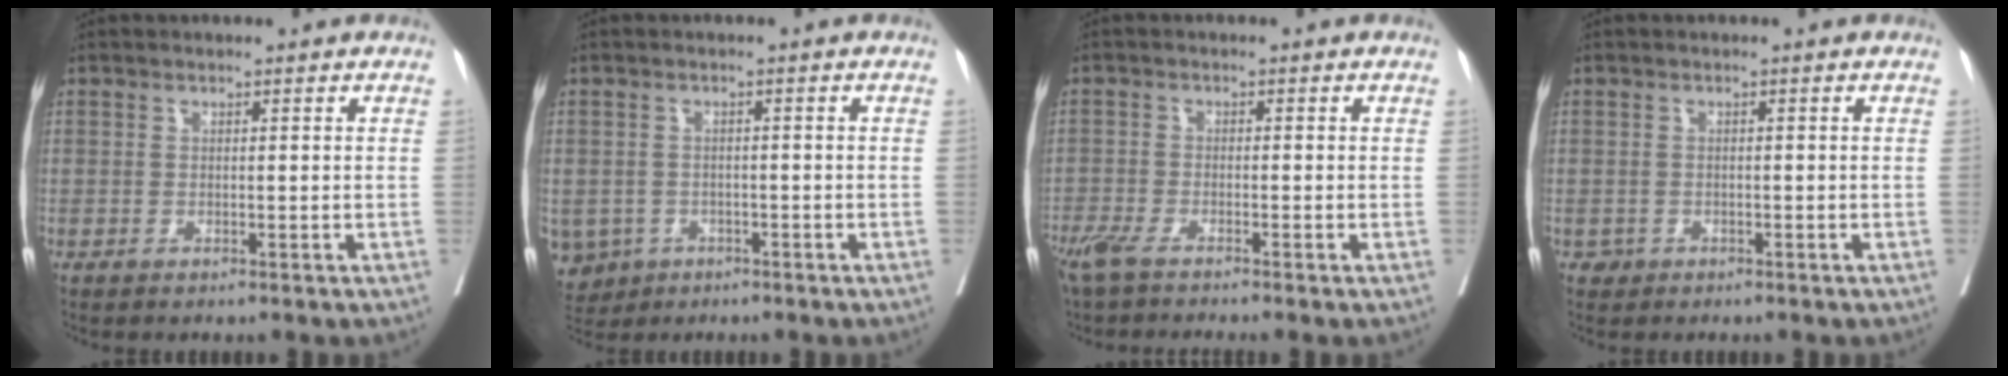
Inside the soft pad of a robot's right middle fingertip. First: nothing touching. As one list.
[{"total": 7.7, "force": [-3.6, 6.6, 1.9], "torque": [-0.059, 0.001, -0.050]}, {"total": 4.5, "force": [-3.8, 0.0, 2.6], "torque": [-0.044, -0.009, -0.072]}, {"total": 0.9, "force": [-0.5, 0.7, 0.0], "torque": [0.000, 0.003, -0.008]}]